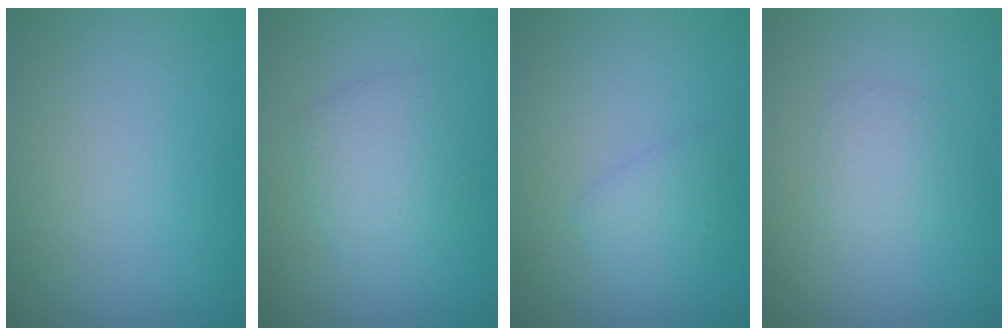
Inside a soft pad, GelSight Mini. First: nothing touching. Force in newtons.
{"total": 2.9, "press": 2.9, "slide": 0.1}
{"total": 1.7, "press": 1.7, "slide": 0.1}
{"total": 1.6, "press": 1.6, "slide": 0.0}